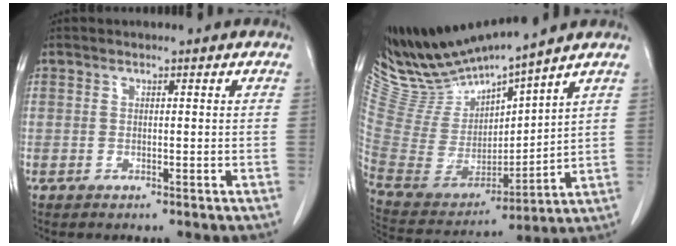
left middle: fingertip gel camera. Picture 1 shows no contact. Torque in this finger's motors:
{"motor_torque": [-0.15, -0.69, -0.12, 0.00]}